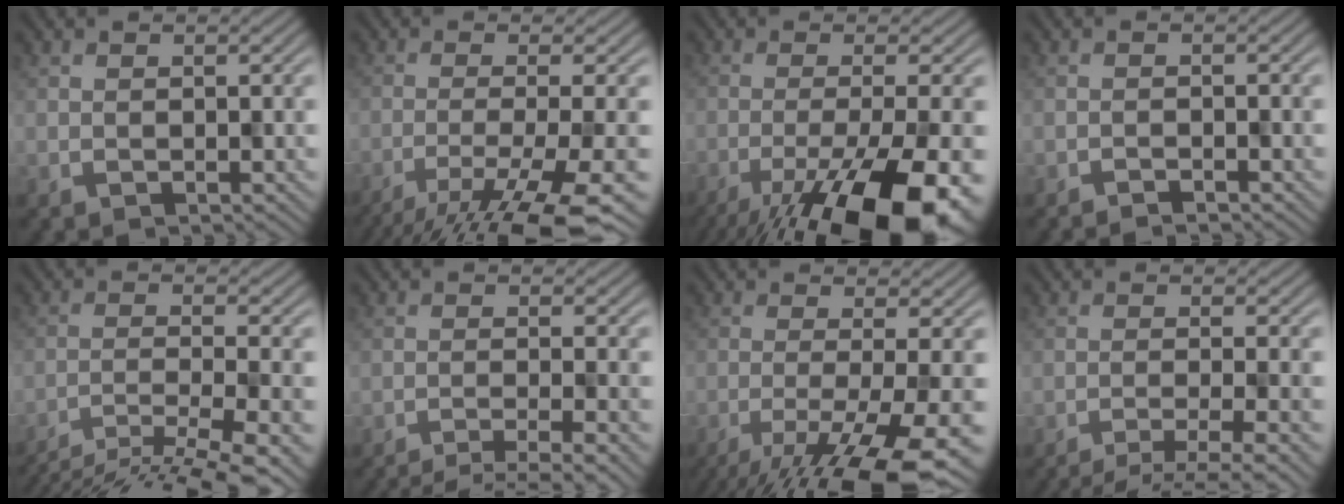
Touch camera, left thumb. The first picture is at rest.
{"total": 12.0, "force": [-8.2, 1.9, 8.6], "torque": [-0.138, 0.000, -0.120]}
{"total": 16.5, "force": [-9.9, 4.4, 12.4], "torque": [-0.186, -0.034, -0.148]}
{"total": 1.4, "force": [-1.4, 0.0, 0.2], "torque": [-0.004, 0.003, -0.024]}
{"total": 12.5, "force": [-10.6, 1.5, 6.4], "torque": [-0.101, -0.009, -0.154]}
{"total": 6.6, "force": [-5.1, 0.6, 4.1], "torque": [-0.060, 0.009, -0.077]}
{"total": 12.8, "force": [-7.8, 2.4, 10.0], "torque": [-0.158, -0.005, -0.109]}
{"total": 6.0, "force": [-4.3, 0.6, 4.1], "torque": [-0.066, 0.014, -0.069]}